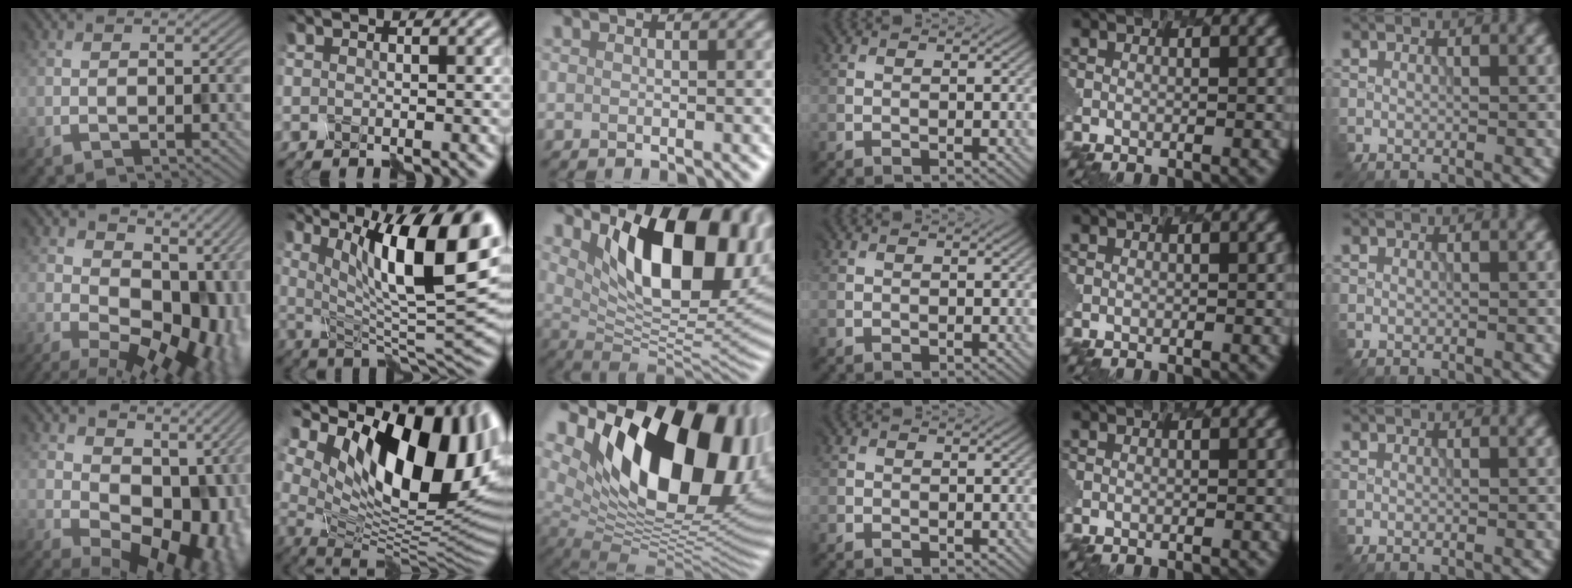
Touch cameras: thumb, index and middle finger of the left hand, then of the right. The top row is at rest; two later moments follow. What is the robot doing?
{"motion": "disassemble", "object": "spray bottle"}